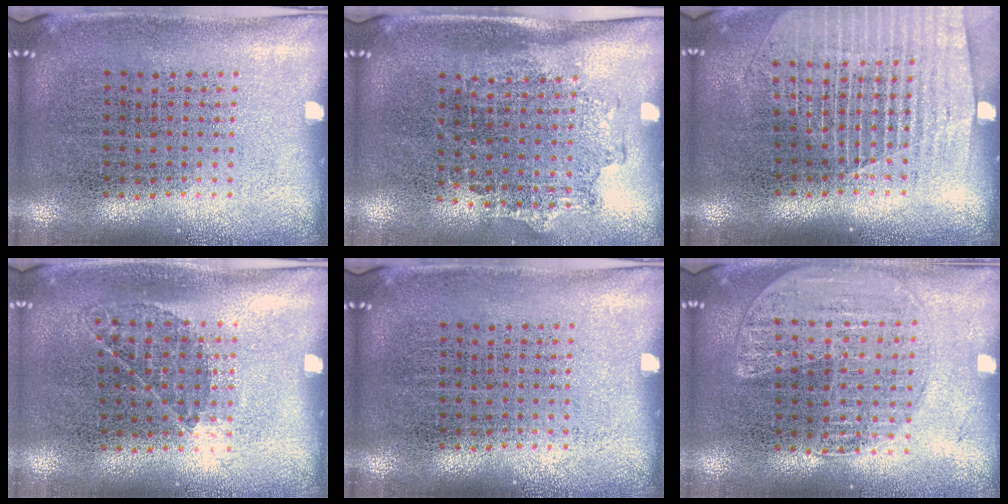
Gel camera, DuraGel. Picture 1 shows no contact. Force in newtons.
{"total": 1.3, "press": 1.1, "slide": 0.7}
{"total": 1.5, "press": 1.4, "slide": 0.5}
{"total": 0.9, "press": 0.6, "slide": 0.7}
{"total": 0.0}
{"total": 1.6, "press": 1.5, "slide": 0.4}